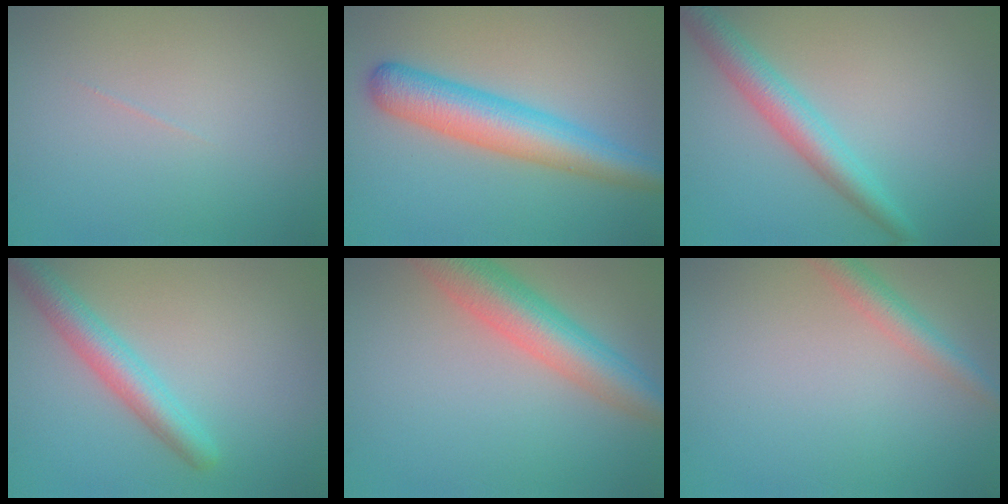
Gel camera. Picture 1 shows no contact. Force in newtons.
{"total": 6.1, "press": 6.1, "slide": 0.2}
{"total": 3.9, "press": 3.9, "slide": 0.0}
{"total": 3.8, "press": 3.8, "slide": 0.1}
{"total": 6.4, "press": 6.4, "slide": 0.3}
{"total": 2.7, "press": 2.7, "slide": 0.1}